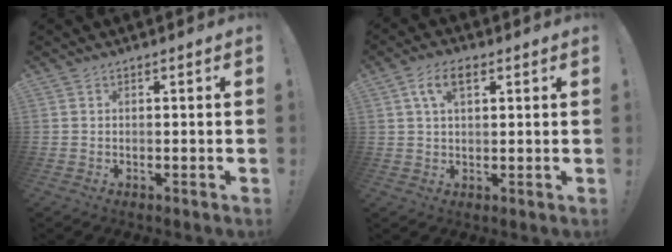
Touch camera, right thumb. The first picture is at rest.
{"total": 7.1, "force": [2.8, 3.7, 5.4], "torque": [-0.096, 0.007, 0.052]}